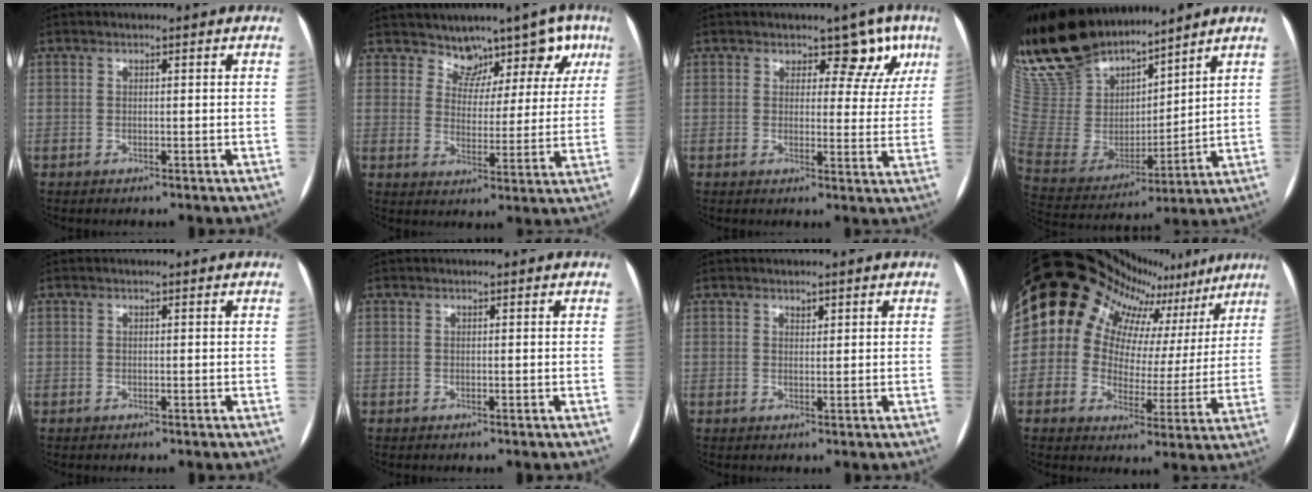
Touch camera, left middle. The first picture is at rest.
{"total": 8.5, "force": [6.6, 4.9, 2.0], "torque": [-0.008, 0.003, 0.079]}
{"total": 6.5, "force": [4.3, 4.2, 2.6], "torque": [-0.004, -0.002, 0.036]}
{"total": 20.5, "force": [18.4, 5.8, 7.1], "torque": [-0.158, 0.011, 0.356]}
{"total": 0.0}
{"total": 0.0}
{"total": 0.9, "force": [0.7, 0.4, 0.5], "torque": [-0.008, 0.000, 0.011]}
{"total": 22.2, "force": [14.6, 14.4, 8.5], "torque": [-0.143, 0.080, 0.172]}